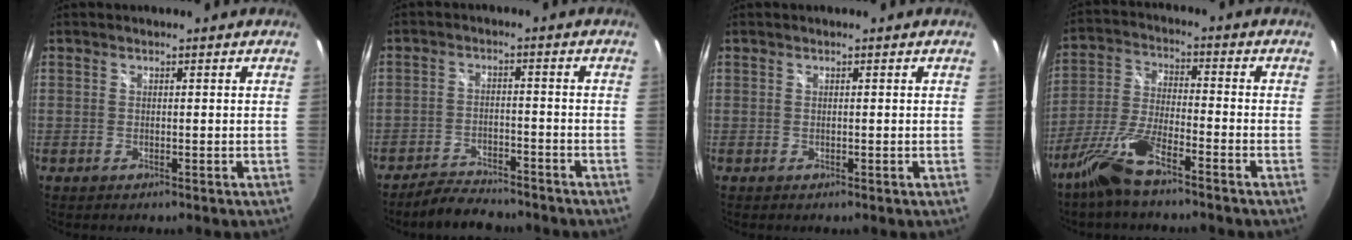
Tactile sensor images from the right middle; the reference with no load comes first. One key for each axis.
{"total": 7.5, "fx": -6.7, "fy": 2.2, "fz": 2.5, "tx": -0.074, "ty": -0.004, "tz": -0.106}
{"total": 0.0}
{"total": 10.2, "fx": -7.3, "fy": 2.1, "fz": 6.8, "tx": -0.145, "ty": -0.009, "tz": -0.144}